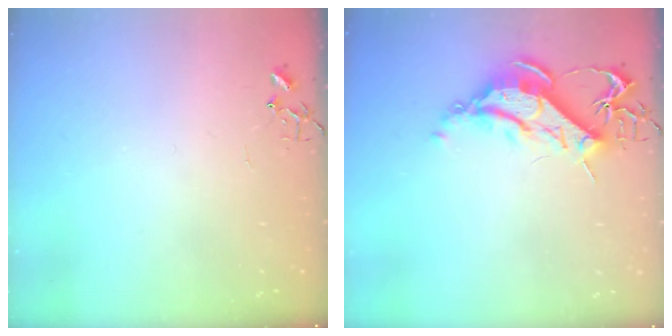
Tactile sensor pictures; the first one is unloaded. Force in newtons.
{"total": 12.1, "press": 12.0, "slide": 1.3}